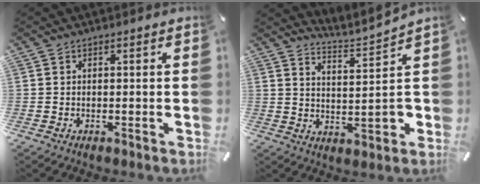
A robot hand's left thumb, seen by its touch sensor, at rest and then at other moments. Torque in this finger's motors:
{"motor_torque": [-0.11, -0.20, 0.07, -0.11, -0.03]}